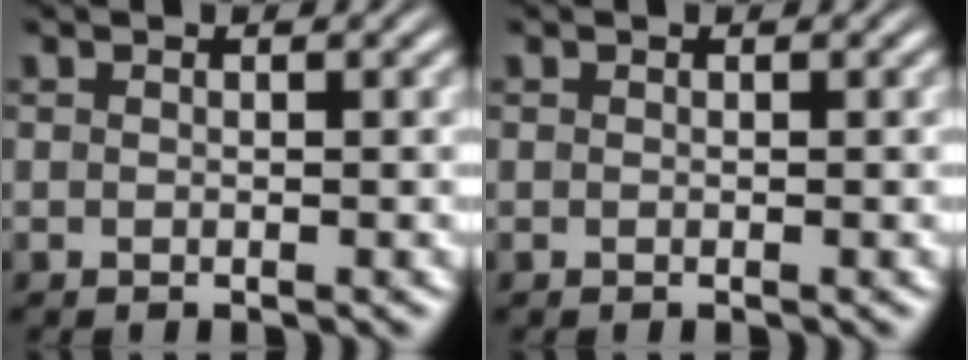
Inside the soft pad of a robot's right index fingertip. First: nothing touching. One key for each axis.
{"total": 0.0}